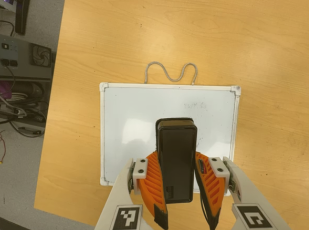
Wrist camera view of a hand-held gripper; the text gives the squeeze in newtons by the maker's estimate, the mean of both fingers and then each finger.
{"total": 6.4, "left": 5.7, "right": 7.0}